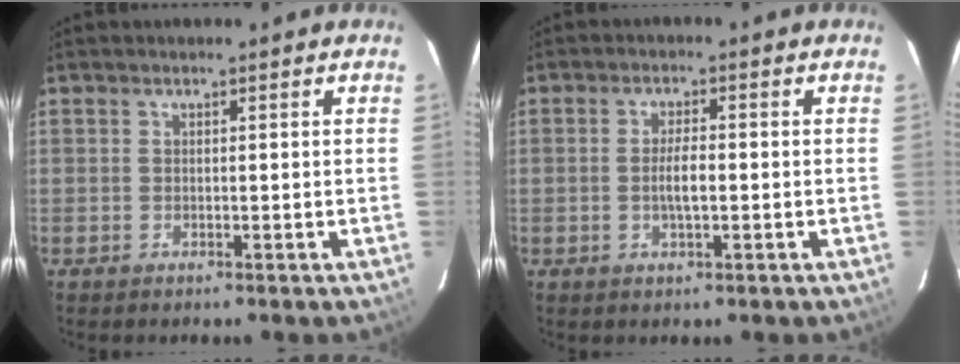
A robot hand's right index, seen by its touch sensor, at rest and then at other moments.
{"total": 3.5, "force": [-0.6, 0.9, 3.3], "torque": [-0.062, 0.000, -0.009]}